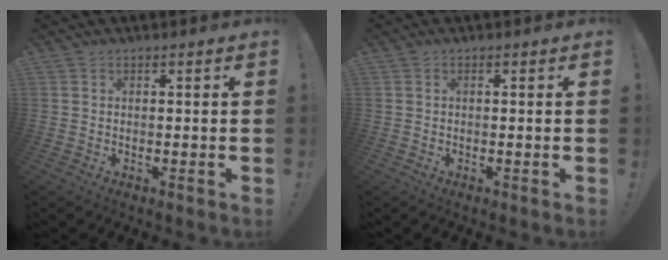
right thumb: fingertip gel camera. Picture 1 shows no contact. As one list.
[{"total": 0.0}]